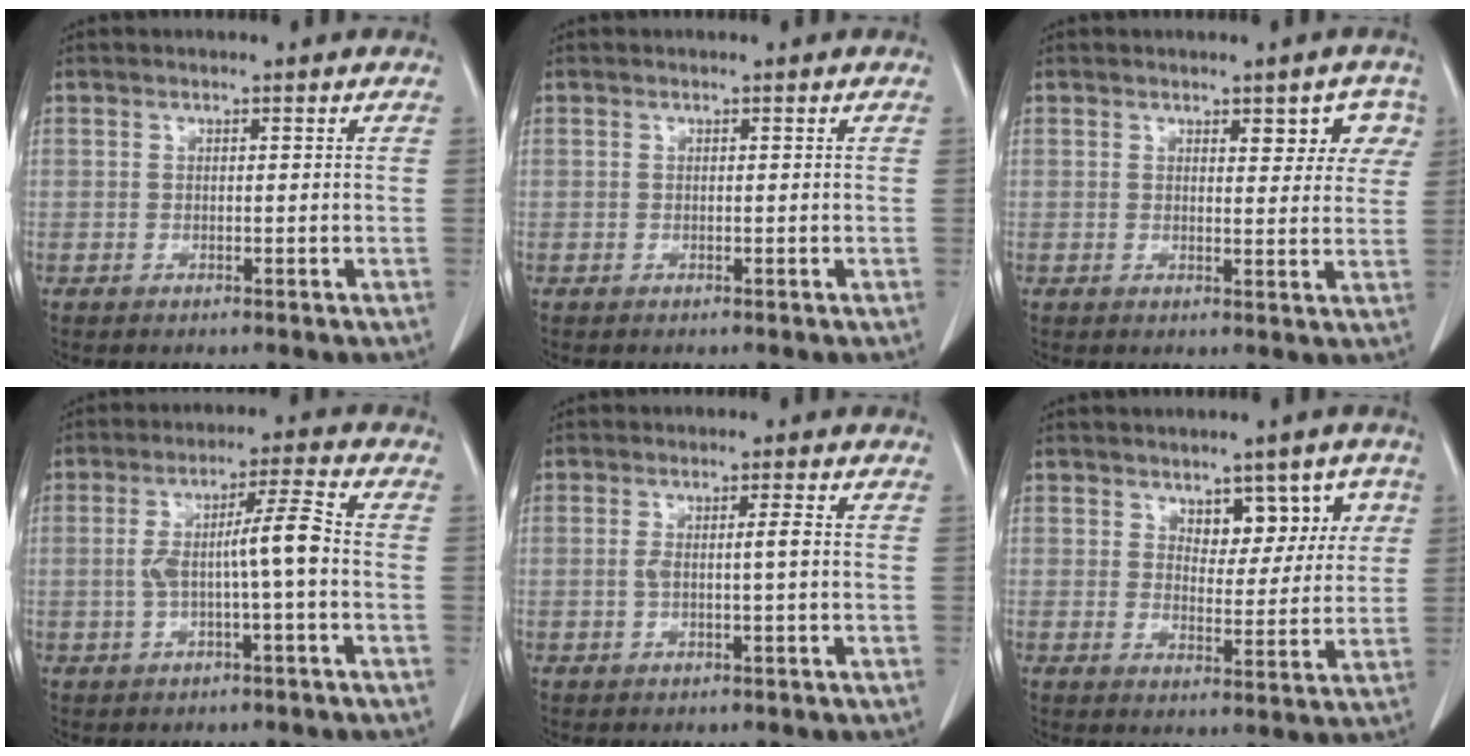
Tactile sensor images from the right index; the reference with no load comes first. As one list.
[{"total": 0.0}, {"total": 5.2, "force": [2.6, 2.2, 3.9], "torque": [-0.035, 0.007, 0.028]}, {"total": 7.0, "force": [-0.7, 0.3, 7.0], "torque": [-0.127, 0.020, -0.010]}, {"total": 2.7, "force": [0.0, 0.0, 2.7], "torque": [-0.052, 0.005, 0.002]}, {"total": 6.7, "force": [3.1, 3.8, 4.6], "torque": [-0.047, 0.011, 0.048]}]